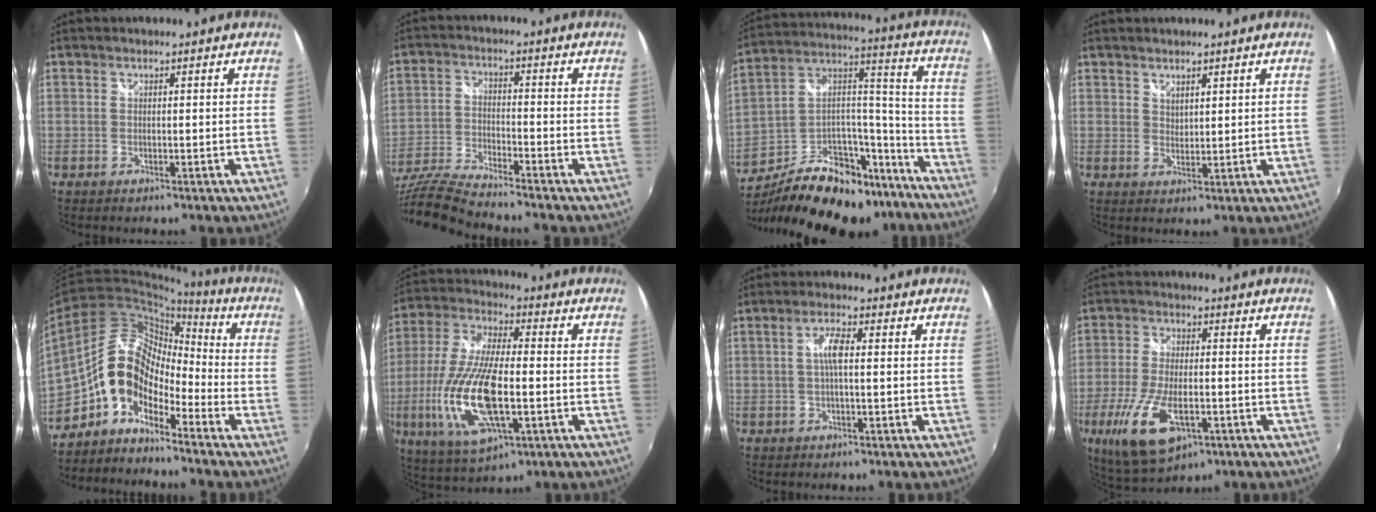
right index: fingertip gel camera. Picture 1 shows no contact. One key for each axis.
{"total": 11.3, "fx": -10.2, "fy": 0.5, "fz": 4.8, "tx": -0.114, "ty": -0.023, "tz": -0.200}
{"total": 25.7, "fx": -17.9, "fy": 13.3, "fz": 12.9, "tx": -0.230, "ty": 0.064, "tz": -0.253}
{"total": 2.2, "fx": 1.9, "fy": 1.0, "fz": 0.6, "tx": -0.005, "ty": 0.001, "tz": 0.034}
{"total": 11.2, "fx": -7.0, "fy": 6.6, "fz": 5.8, "tx": -0.101, "ty": 0.033, "tz": -0.150}
{"total": 19.0, "fx": -4.3, "fy": 6.8, "fz": 17.2, "tx": -0.367, "ty": -0.018, "tz": -0.079}
{"total": 3.6, "fx": 0.1, "fy": 0.8, "fz": 3.5, "tx": -0.068, "ty": 0.007, "tz": 0.003}
{"total": 13.6, "fx": -5.4, "fy": 5.8, "fz": 11.0, "tx": -0.238, "ty": -0.026, "tz": -0.094}